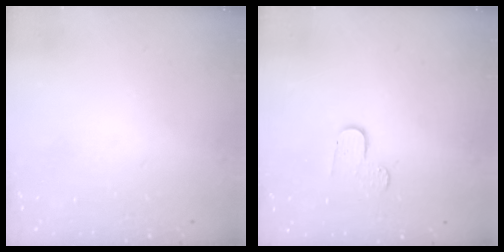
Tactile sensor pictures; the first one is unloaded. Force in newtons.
{"total": 6.2, "press": 6.2, "slide": 0.6}